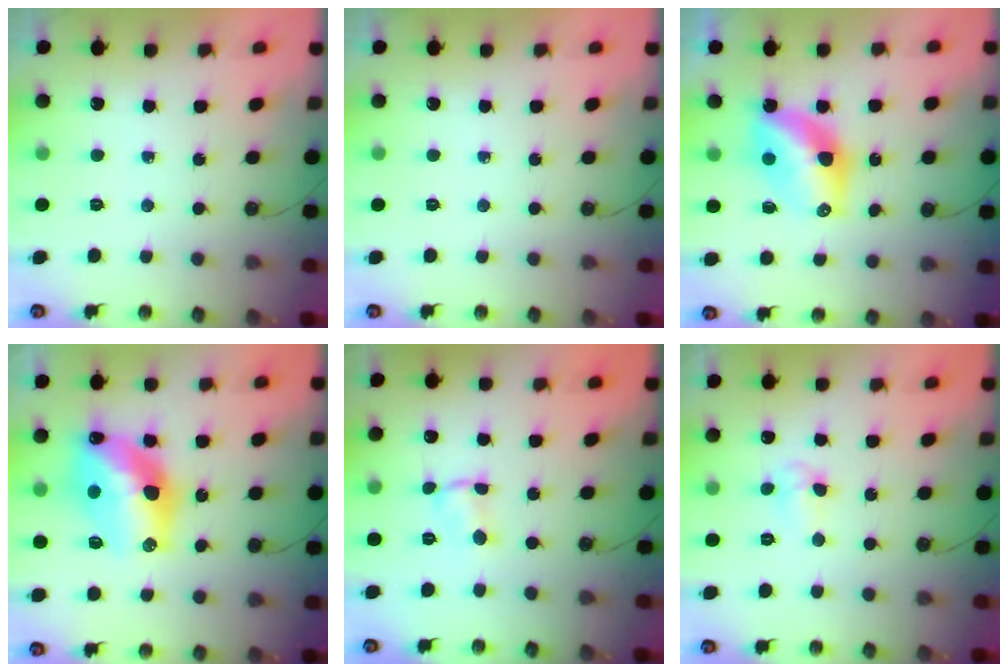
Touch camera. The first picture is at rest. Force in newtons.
{"total": 0.0}
{"total": 9.8, "press": 9.8, "slide": 0.2}
{"total": 16.9, "press": 16.9, "slide": 0.9}
{"total": 1.8, "press": 1.8, "slide": 0.3}
{"total": 4.0, "press": 3.1, "slide": 2.4}